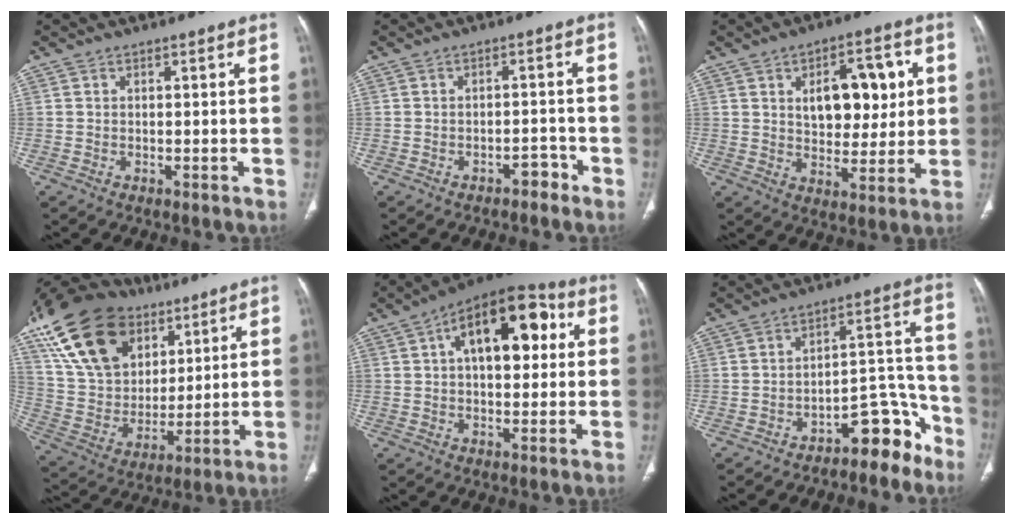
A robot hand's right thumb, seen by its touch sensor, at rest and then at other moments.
{"total": 2.6, "force": [-2.0, 1.3, 1.0], "torque": [-0.007, 0.021, -0.027]}
{"total": 13.4, "force": [3.3, 7.6, 10.5], "torque": [-0.104, -0.001, 0.053]}
{"total": 25.1, "force": [12.7, 16.5, 13.9], "torque": [-0.248, -0.009, 0.231]}
{"total": 18.1, "force": [4.7, 9.6, 14.5], "torque": [-0.176, 0.024, 0.060]}
{"total": 9.7, "force": [-7.3, 4.2, 4.8], "torque": [-0.025, 0.109, -0.112]}